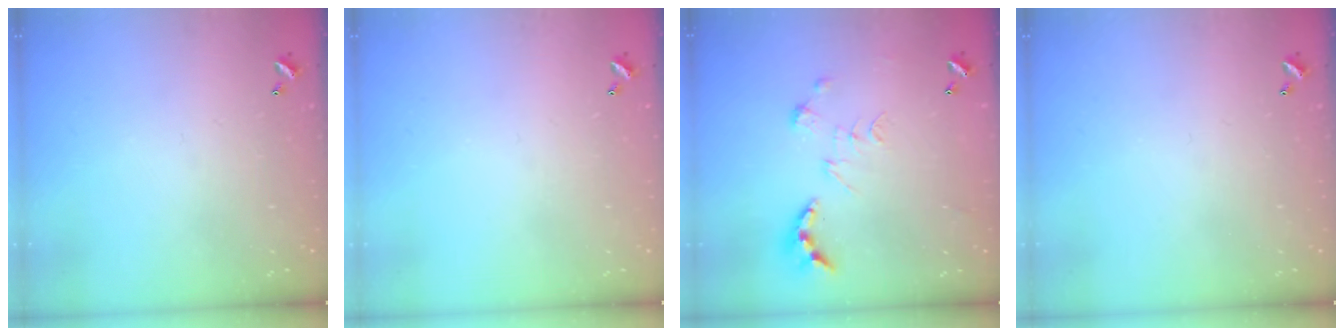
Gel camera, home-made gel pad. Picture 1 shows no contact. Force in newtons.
{"total": 0.0}
{"total": 0.8, "press": 0.8, "slide": 0.3}
{"total": 0.0}